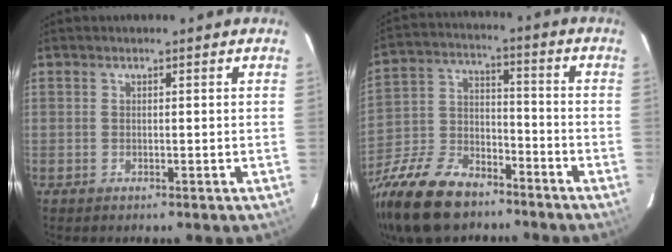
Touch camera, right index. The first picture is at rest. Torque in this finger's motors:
{"motor_torque": [-0.18, -0.78, -0.11, -0.04]}